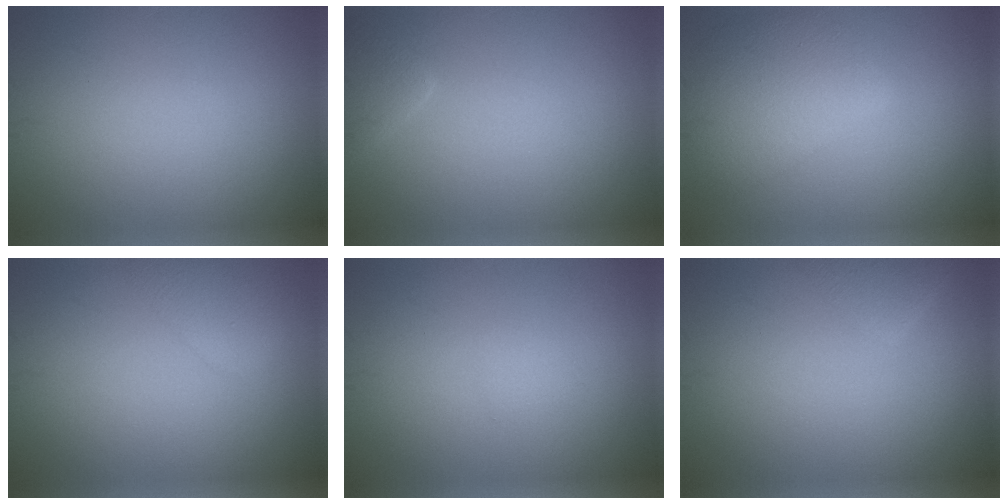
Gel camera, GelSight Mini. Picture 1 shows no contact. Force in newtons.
{"total": 1.5, "press": 1.5, "slide": 0.1}
{"total": 5.2, "press": 5.2, "slide": 0.4}
{"total": 2.2, "press": 2.1, "slide": 0.2}
{"total": 0.5, "press": 0.5, "slide": 0.1}
{"total": 2.0, "press": 1.9, "slide": 0.0}